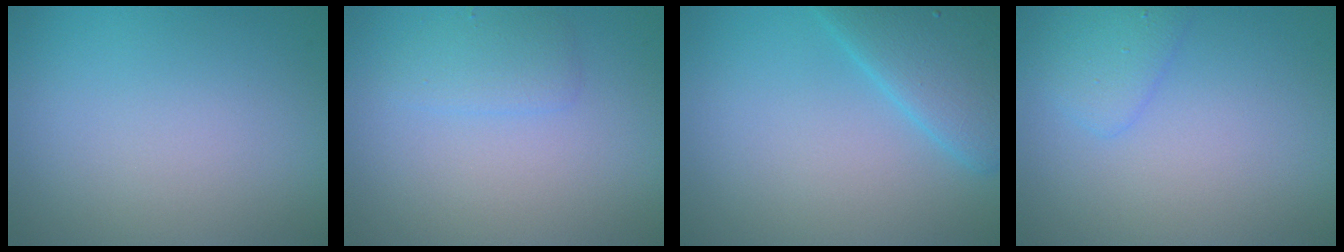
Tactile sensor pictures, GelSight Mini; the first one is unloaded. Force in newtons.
{"total": 1.6, "press": 1.6, "slide": 0.0}
{"total": 5.5, "press": 5.5, "slide": 0.3}
{"total": 1.9, "press": 1.9, "slide": 0.1}